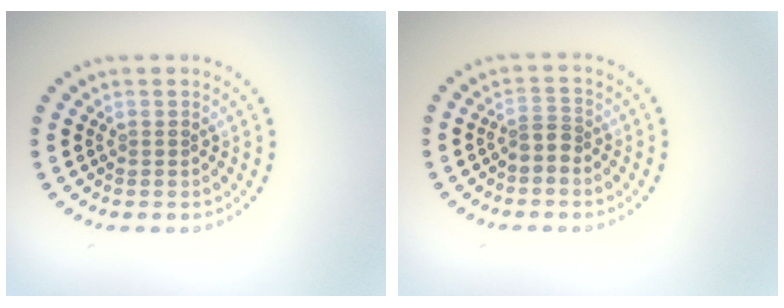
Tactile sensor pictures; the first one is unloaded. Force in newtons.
{"total": 1.7, "press": 1.4, "slide": 1.1}